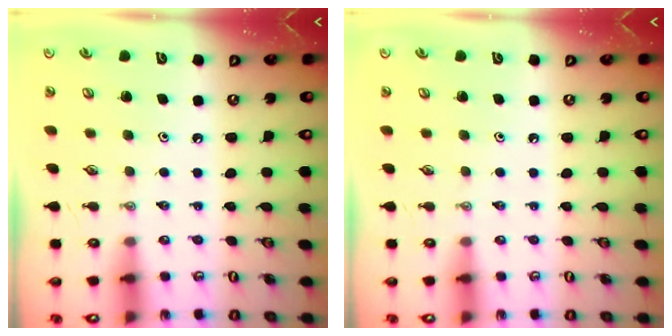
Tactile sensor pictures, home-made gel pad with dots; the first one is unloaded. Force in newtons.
{"total": 0.0}